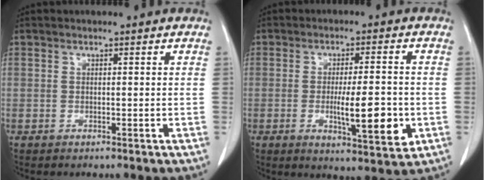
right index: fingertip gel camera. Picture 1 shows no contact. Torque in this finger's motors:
{"motor_torque": [0.60, 0.19, 0.53, 0.07]}